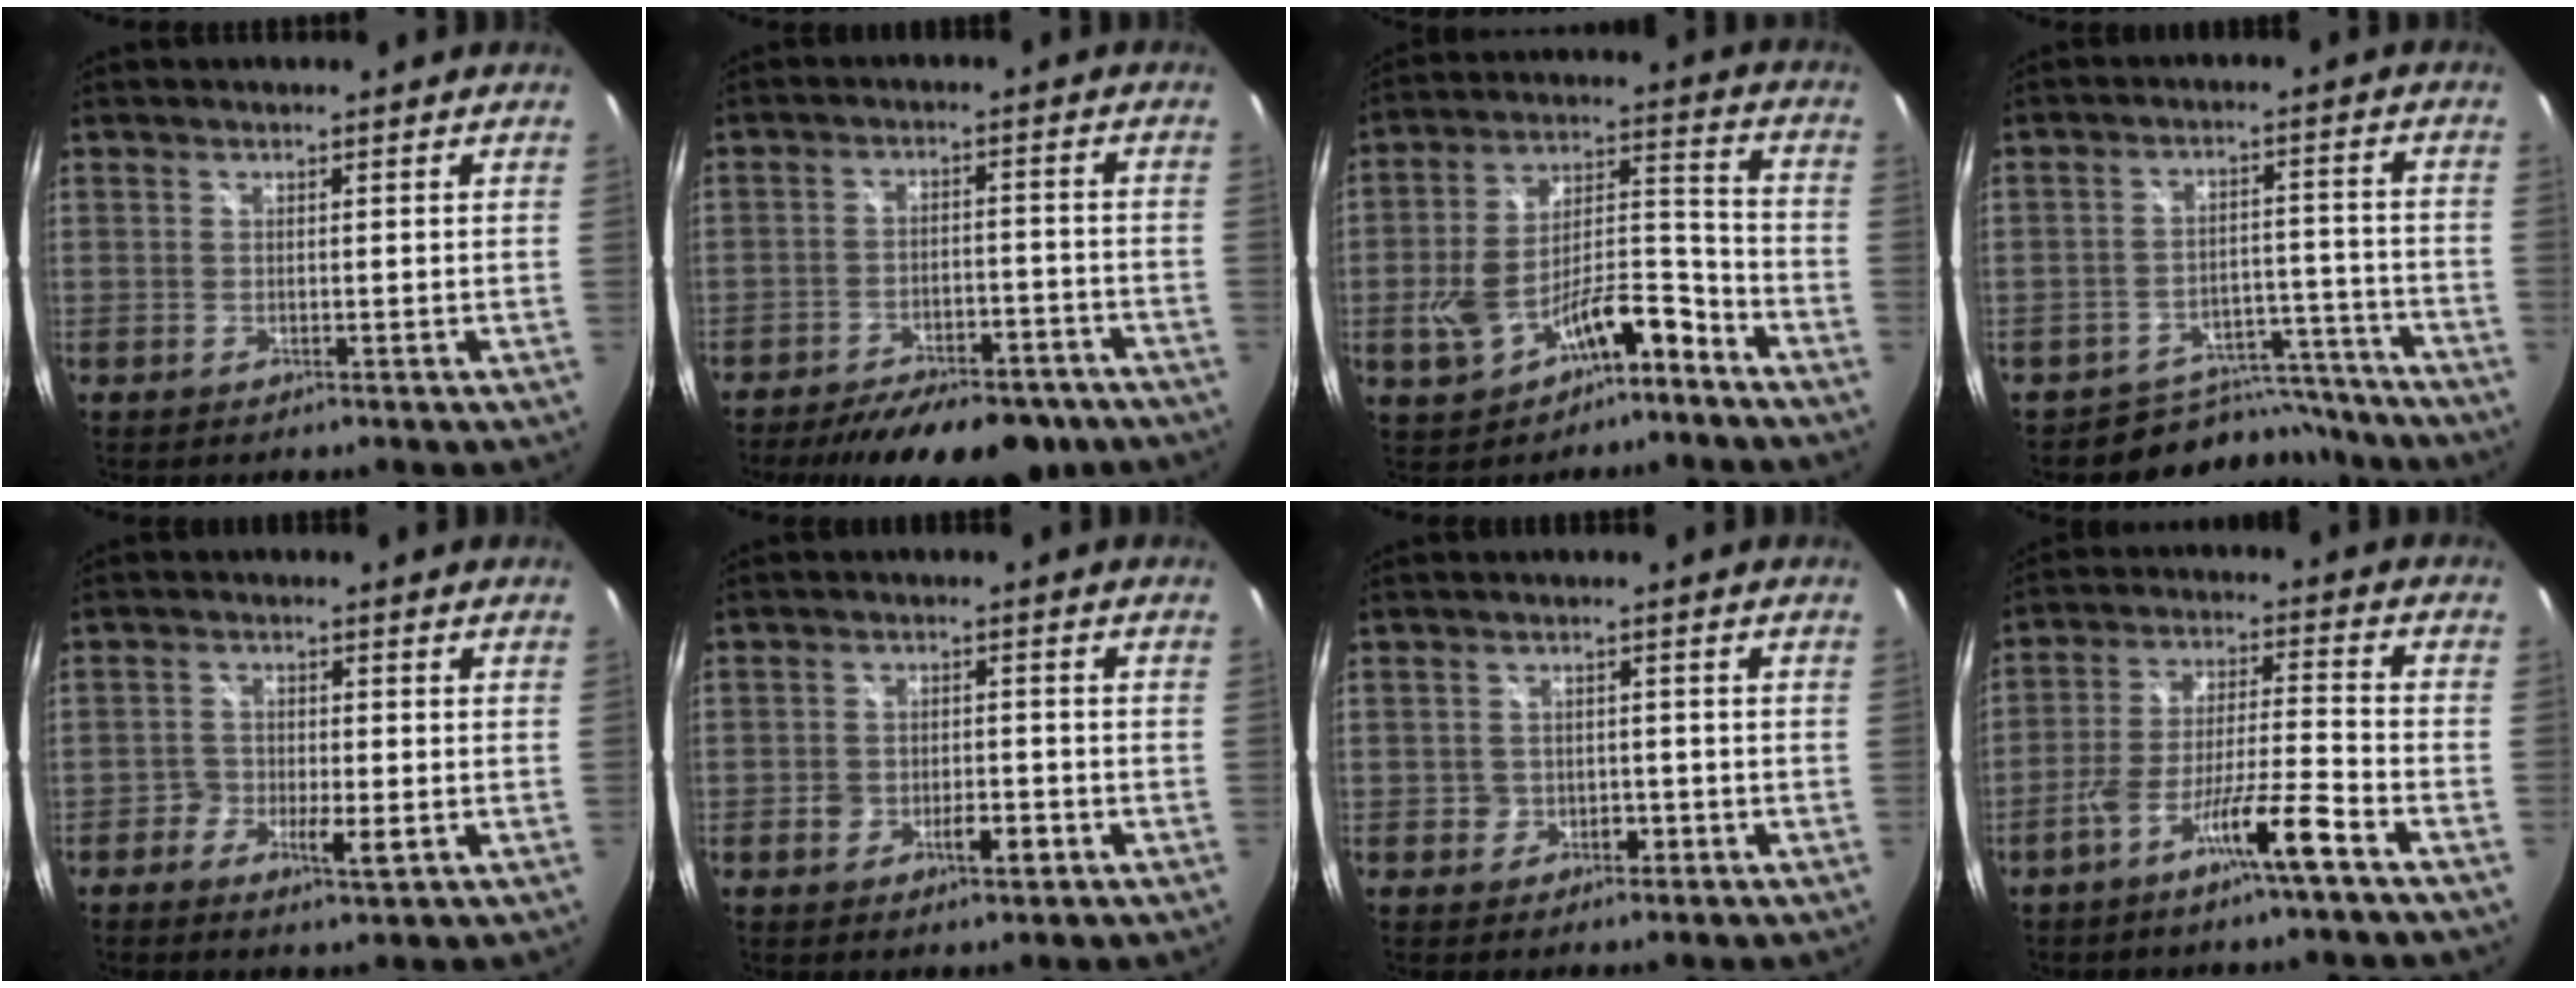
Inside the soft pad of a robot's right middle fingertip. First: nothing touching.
{"total": 19.1, "force": [-15.0, 7.3, 9.2], "torque": [-0.177, -0.016, -0.195]}
{"total": 14.0, "force": [-8.1, 6.2, 9.5], "torque": [-0.181, 0.022, -0.128]}
{"total": 11.6, "force": [-10.6, 4.7, 0.4], "torque": [-0.009, 0.037, -0.142]}
{"total": 4.1, "force": [-1.9, 1.9, 3.0], "torque": [-0.069, -0.005, -0.039]}
{"total": 5.0, "force": [-2.5, 2.6, 3.5], "torque": [-0.070, -0.003, -0.041]}
{"total": 3.2, "force": [-1.1, 3.0, 0.6], "torque": [-0.011, 0.005, -0.018]}
{"total": 9.9, "force": [-6.3, 0.0, 7.6], "torque": [-0.154, -0.001, -0.113]}